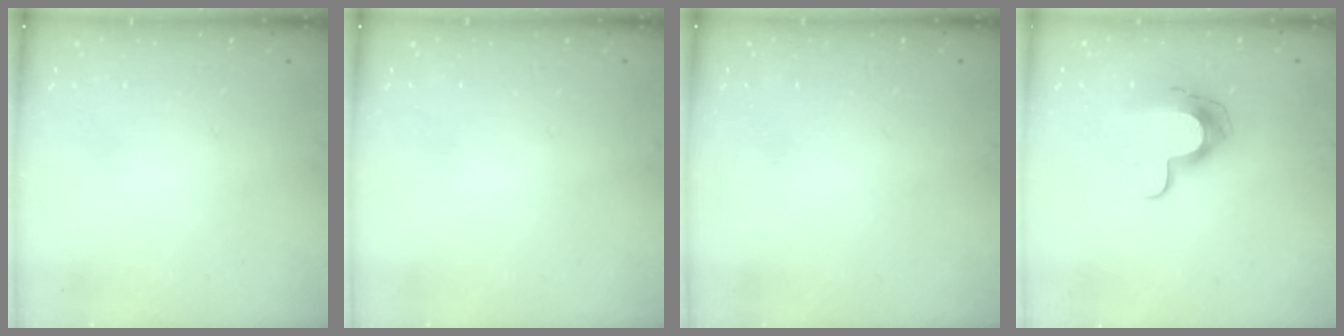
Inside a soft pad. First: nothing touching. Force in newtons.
{"total": 0.0}
{"total": 0.0}
{"total": 11.5, "press": 11.5, "slide": 0.7}